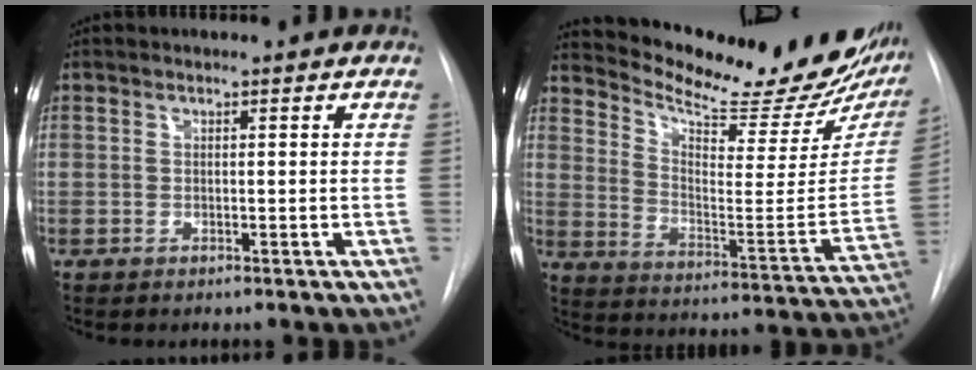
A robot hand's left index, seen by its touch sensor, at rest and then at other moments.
{"total": 25.1, "force": [21.8, 5.1, 11.3], "torque": [-0.174, -0.082, 0.286]}